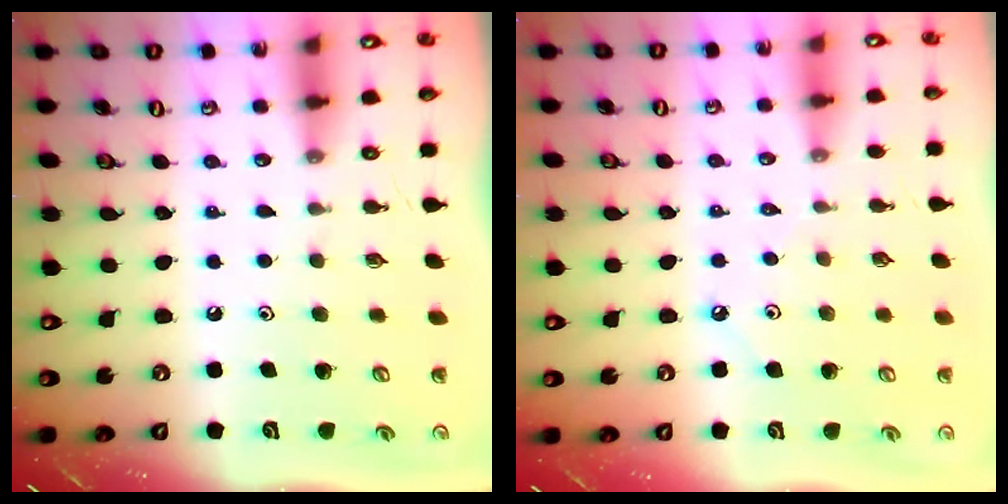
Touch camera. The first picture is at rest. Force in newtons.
{"total": 4.0, "press": 4.0, "slide": 0.5}